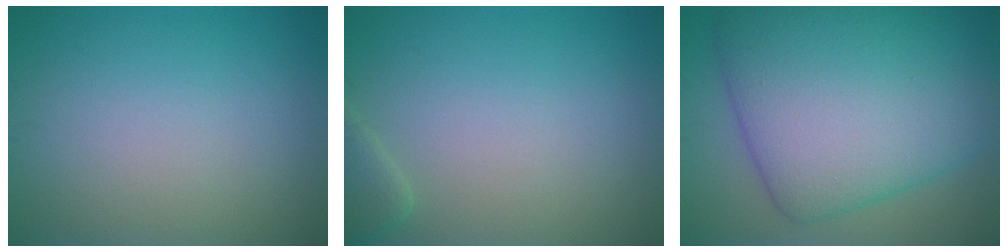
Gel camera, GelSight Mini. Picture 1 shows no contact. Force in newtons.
{"total": 1.6, "press": 1.6, "slide": 0.2}
{"total": 13.6, "press": 13.6, "slide": 0.3}